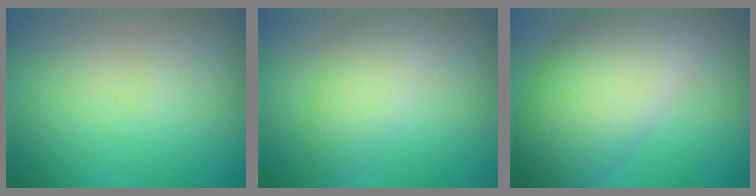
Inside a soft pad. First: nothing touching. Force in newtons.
{"total": 3.5, "press": 3.5, "slide": 0.2}
{"total": 10.9, "press": 10.9, "slide": 0.9}